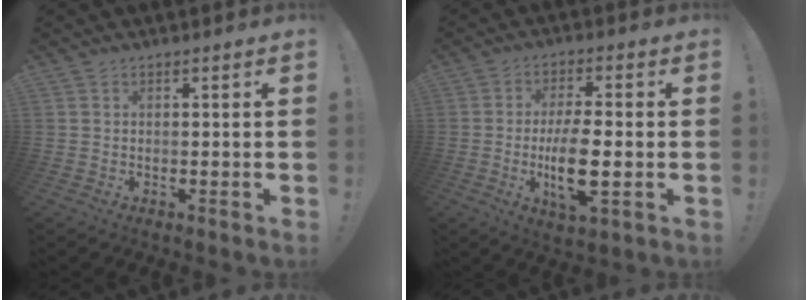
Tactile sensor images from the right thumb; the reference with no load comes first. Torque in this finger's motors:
{"motor_torque": [0.18, 0.66, 0.40, 0.30, 0.09]}